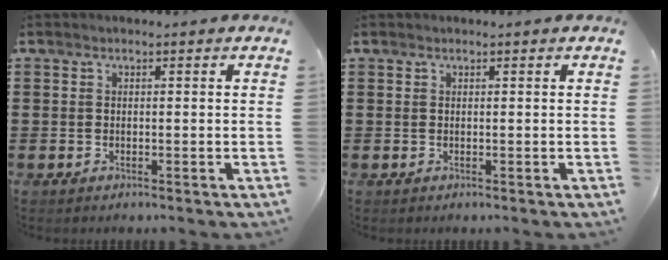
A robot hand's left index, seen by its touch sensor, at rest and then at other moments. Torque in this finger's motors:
{"motor_torque": [-0.16, 0.18, -0.02, 0.00]}